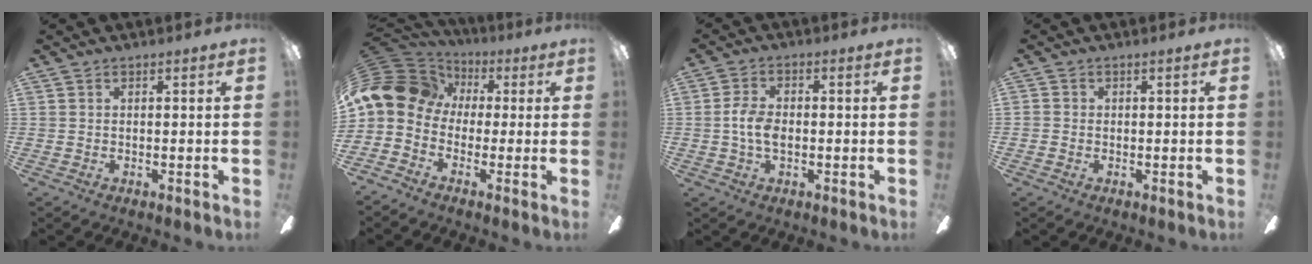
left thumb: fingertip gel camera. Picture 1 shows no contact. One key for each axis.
{"total": 13.2, "fx": 0.7, "fy": 10.4, "fz": 8.0, "tx": -0.185, "ty": 0.010, "tz": 0.011}
{"total": 5.5, "fx": -0.7, "fy": 3.1, "fz": 4.5, "tx": -0.103, "ty": 0.002, "tz": -0.018}
{"total": 0.6, "fx": -0.3, "fy": 0.4, "fz": 0.0, "tx": 0.001, "ty": 0.003, "tz": -0.007}